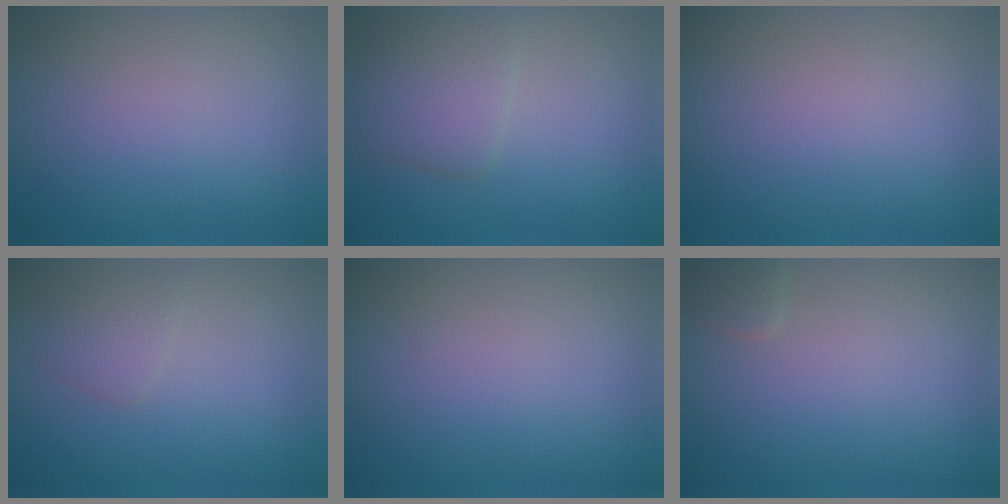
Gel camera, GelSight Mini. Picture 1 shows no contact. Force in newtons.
{"total": 3.8, "press": 3.7, "slide": 0.3}
{"total": 0.0}
{"total": 1.4, "press": 1.4, "slide": 0.1}
{"total": 0.0}
{"total": 0.8, "press": 0.8, "slide": 0.0}